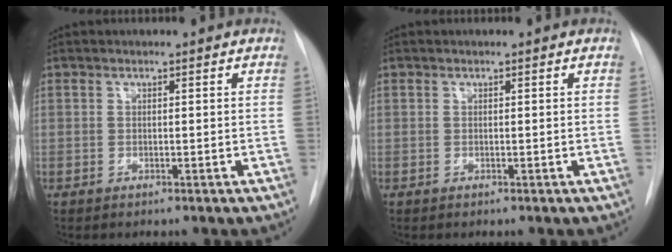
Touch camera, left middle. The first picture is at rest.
{"total": 0.0}